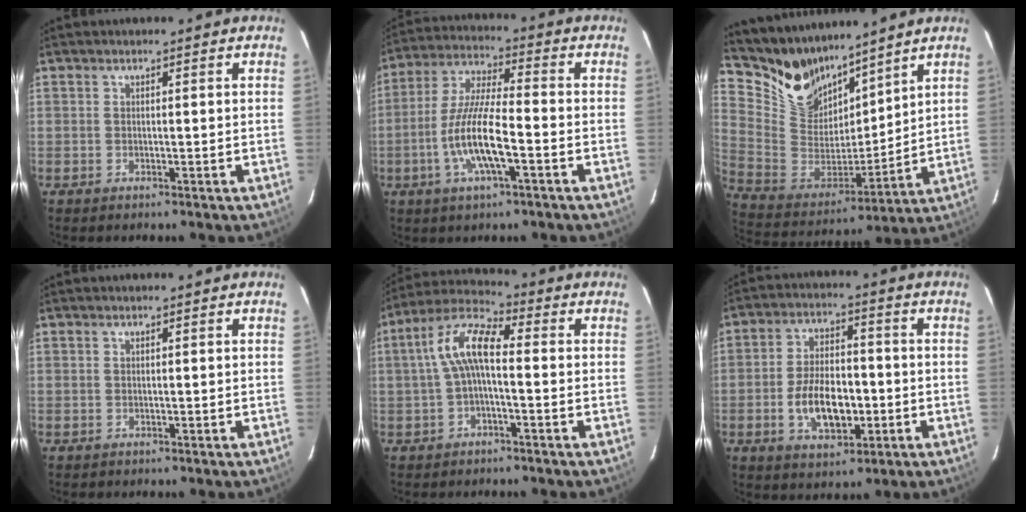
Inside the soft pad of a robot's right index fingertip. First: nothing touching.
{"total": 12.1, "force": [-4.1, 2.3, 11.1], "torque": [-0.232, -0.006, -0.079]}
{"total": 16.5, "force": [13.6, 8.1, 5.0], "torque": [-0.145, -0.005, 0.274]}
{"total": 0.0}
{"total": 8.6, "force": [-0.4, 2.9, 8.1], "torque": [-0.174, 0.025, -0.012]}
{"total": 10.7, "force": [-2.8, 5.7, 8.7], "torque": [-0.170, 0.003, -0.040]}